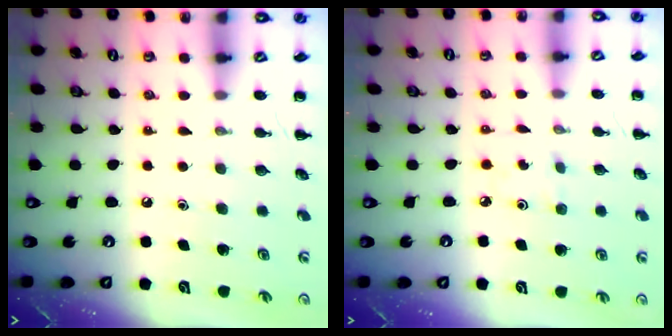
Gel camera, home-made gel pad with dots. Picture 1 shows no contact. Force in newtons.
{"total": 1.2, "press": 1.1, "slide": 0.4}